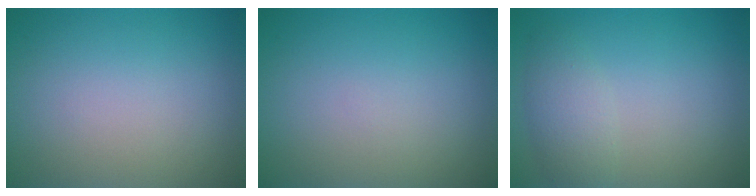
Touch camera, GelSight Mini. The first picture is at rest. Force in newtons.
{"total": 0.0}
{"total": 2.4, "press": 2.4, "slide": 0.1}